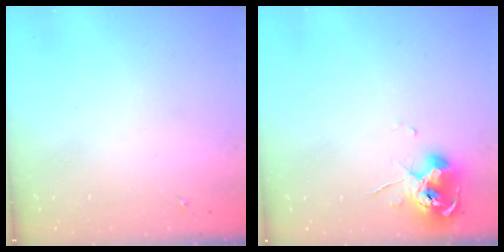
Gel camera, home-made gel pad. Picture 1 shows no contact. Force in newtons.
{"total": 10.3, "press": 10.2, "slide": 1.1}